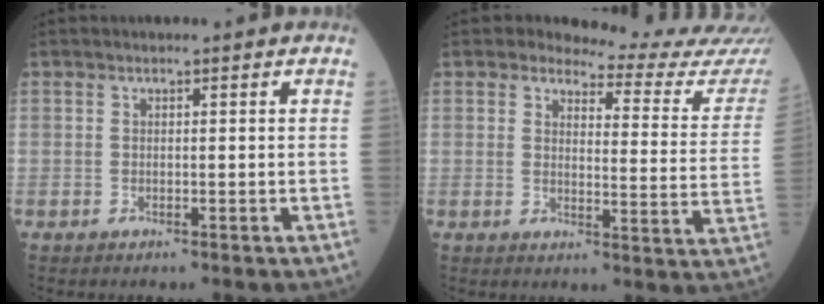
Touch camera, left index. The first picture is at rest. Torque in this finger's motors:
{"motor_torque": [1.14, -1.01, 0.08, -0.02]}